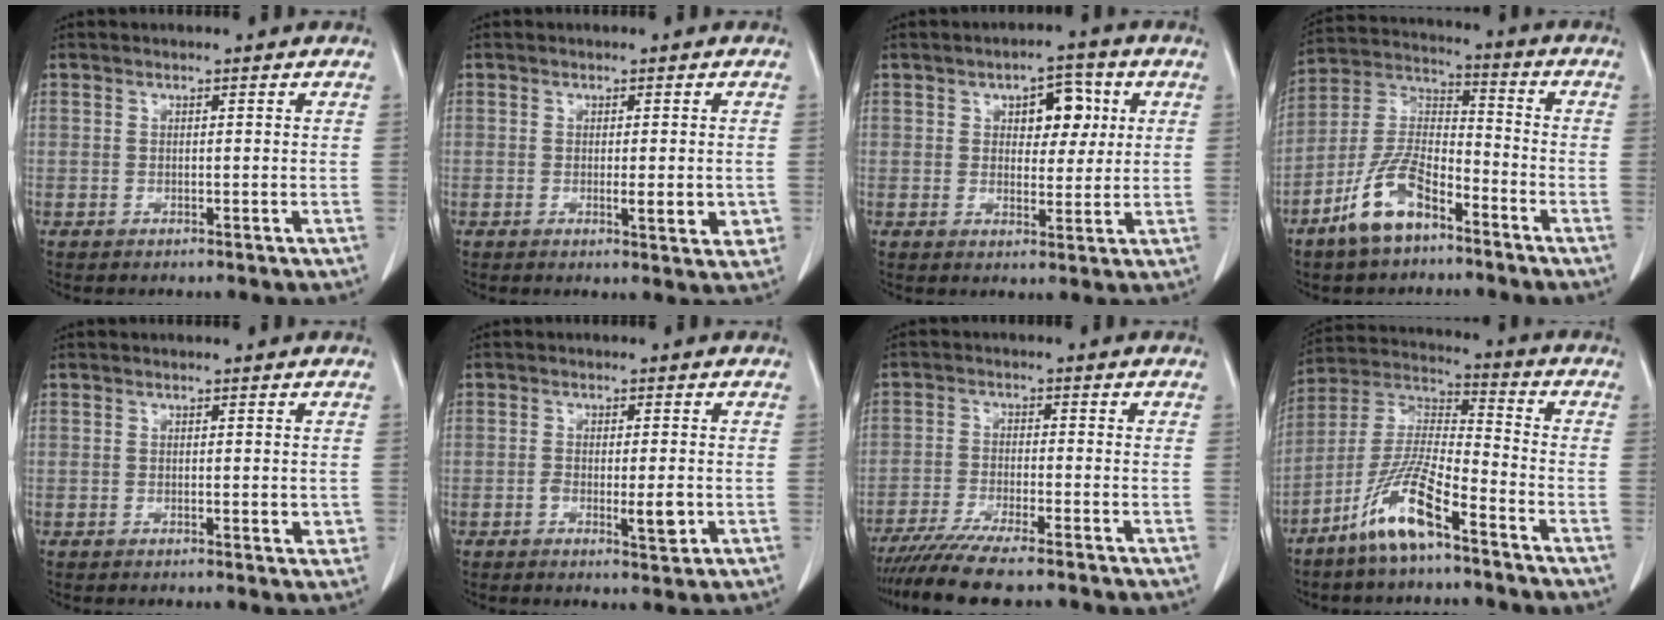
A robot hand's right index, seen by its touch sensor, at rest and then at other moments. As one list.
[{"total": 4.1, "force": [-0.7, 1.1, 3.9], "torque": [-0.040, -0.005, -0.009]}, {"total": 6.2, "force": [2.0, 3.3, 4.8], "torque": [-0.060, 0.016, 0.031]}, {"total": 11.1, "force": [-6.9, 4.6, 7.3], "torque": [-0.156, 0.006, -0.133]}, {"total": 1.8, "force": [-0.1, 0.8, 1.6], "torque": [-0.013, -0.002, 0.003]}, {"total": 3.9, "force": [-1.0, 0.9, 3.6], "torque": [-0.059, -0.003, -0.011]}, {"total": 9.2, "force": [-7.7, 0.2, 4.9], "torque": [-0.074, -0.023, -0.127]}, {"total": 11.5, "force": [-7.2, 1.6, 8.8], "torque": [-0.184, -0.010, -0.144]}]